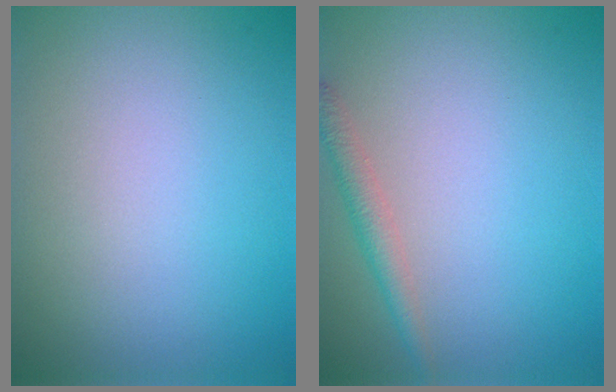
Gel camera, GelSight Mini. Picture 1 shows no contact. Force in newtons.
{"total": 1.8, "press": 1.8, "slide": 0.1}